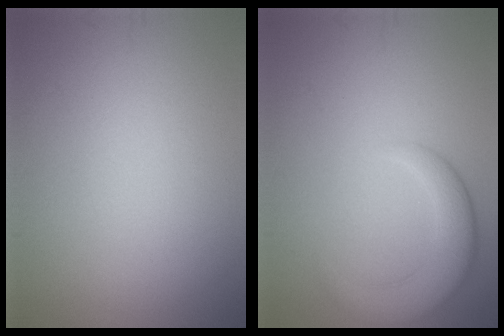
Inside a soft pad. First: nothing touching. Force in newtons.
{"total": 4.6, "press": 4.5, "slide": 0.5}